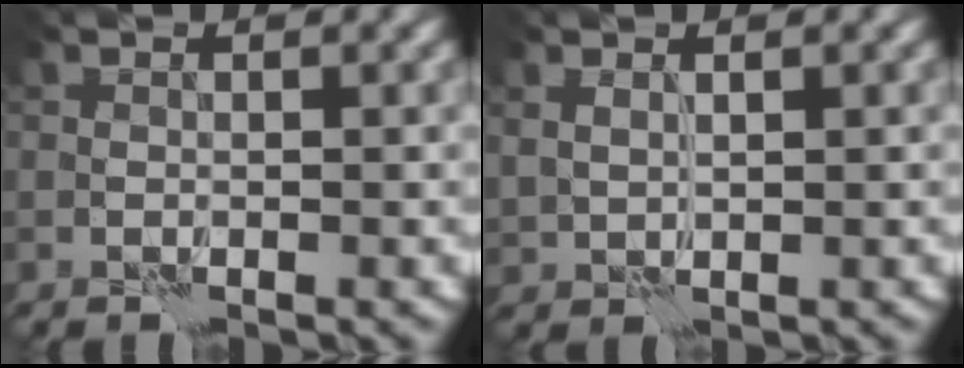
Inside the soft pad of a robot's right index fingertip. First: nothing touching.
{"total": 1.1, "force": [0.9, 0.3, 0.5], "torque": [-0.013, -0.004, 0.023]}